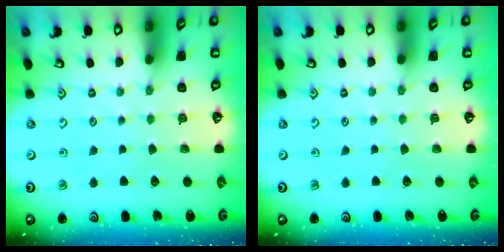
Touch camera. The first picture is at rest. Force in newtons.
{"total": 0.0}